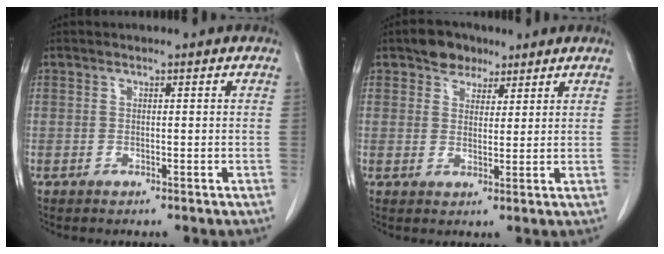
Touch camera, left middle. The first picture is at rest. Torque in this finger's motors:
{"motor_torque": [0.40, -0.38, 0.01, 0.01]}